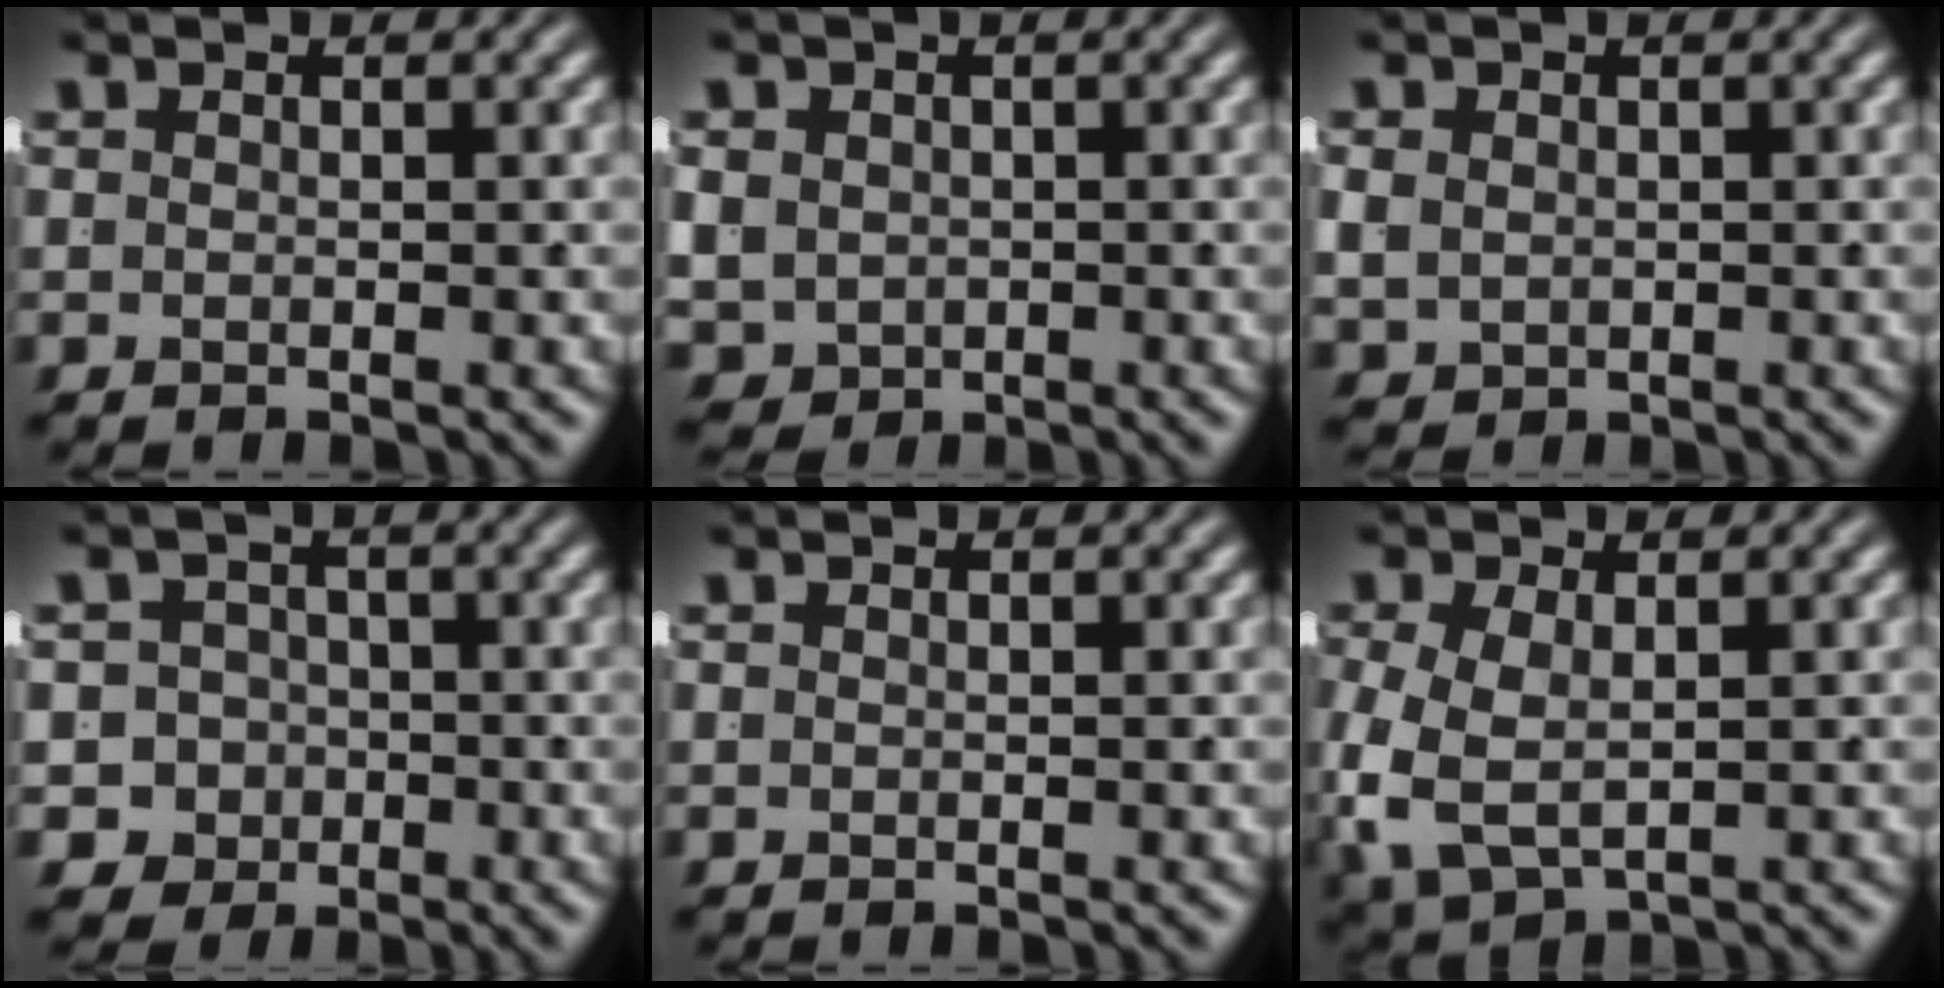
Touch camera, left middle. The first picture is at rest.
{"total": 6.8, "force": [-1.7, 6.0, 2.8], "torque": [-0.076, -0.043, -0.011]}
{"total": 2.4, "force": [-0.2, 2.1, 1.1], "torque": [-0.034, -0.021, 0.012]}
{"total": 10.5, "force": [-3.4, 9.6, 2.3], "torque": [-0.080, -0.051, -0.054]}
{"total": 0.0}
{"total": 5.7, "force": [-1.1, 4.1, 3.8], "torque": [-0.112, -0.037, 0.008]}